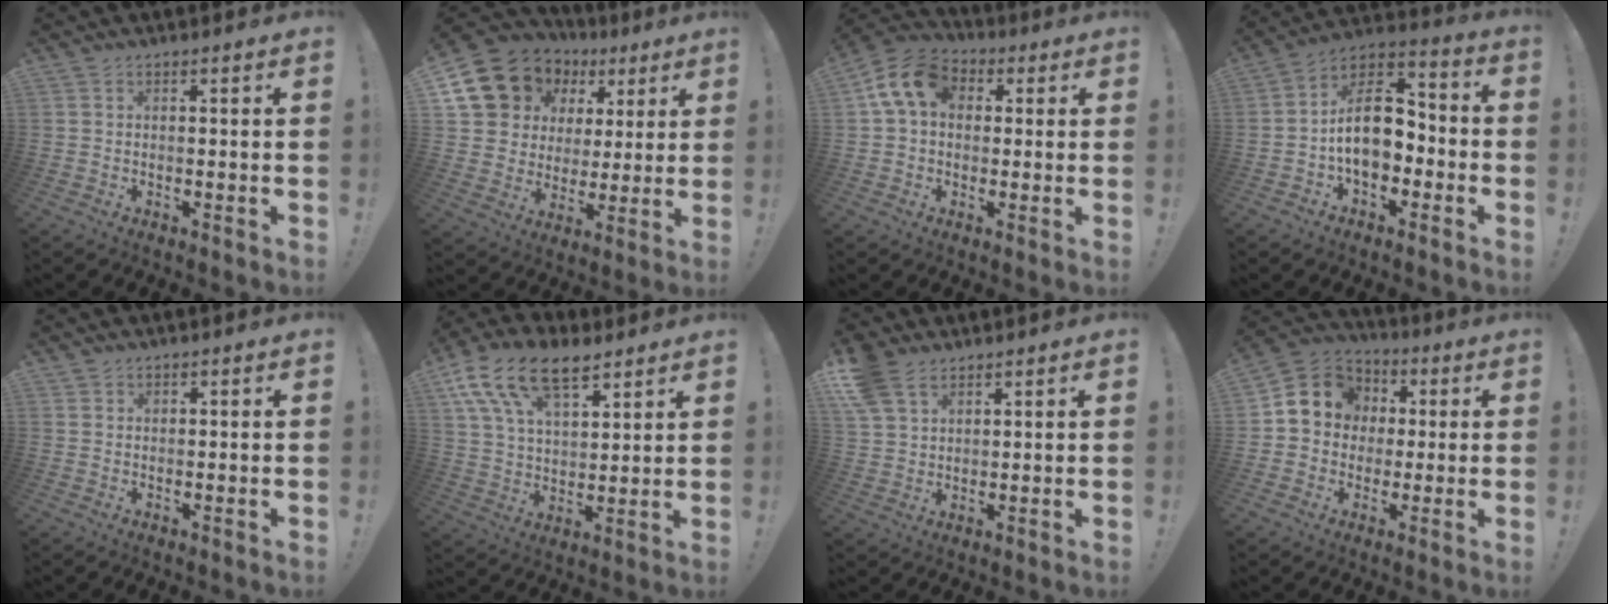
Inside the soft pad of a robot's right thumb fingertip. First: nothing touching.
{"total": 15.2, "force": [8.0, 11.6, 5.6], "torque": [-0.096, -0.043, 0.171]}
{"total": 12.6, "force": [3.6, 9.1, 7.9], "torque": [-0.136, 0.007, 0.073]}
{"total": 15.8, "force": [-1.9, 10.4, 11.7], "torque": [-0.193, 0.017, -0.027]}
{"total": 0.9, "force": [0.7, 0.6, 0.0], "torque": [0.004, -0.001, 0.013]}
{"total": 17.5, "force": [10.6, 9.2, 10.4], "torque": [-0.191, -0.055, 0.193]}
{"total": 9.4, "force": [5.8, 5.8, 4.6], "torque": [-0.103, -0.015, 0.119]}
{"total": 10.1, "force": [1.5, 9.3, 3.7], "torque": [-0.046, 0.003, 0.036]}